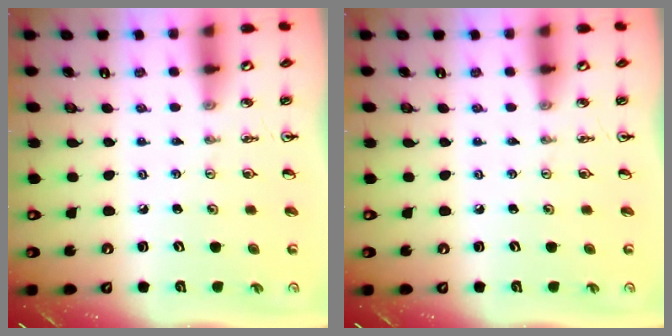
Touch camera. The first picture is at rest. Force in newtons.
{"total": 0.0}